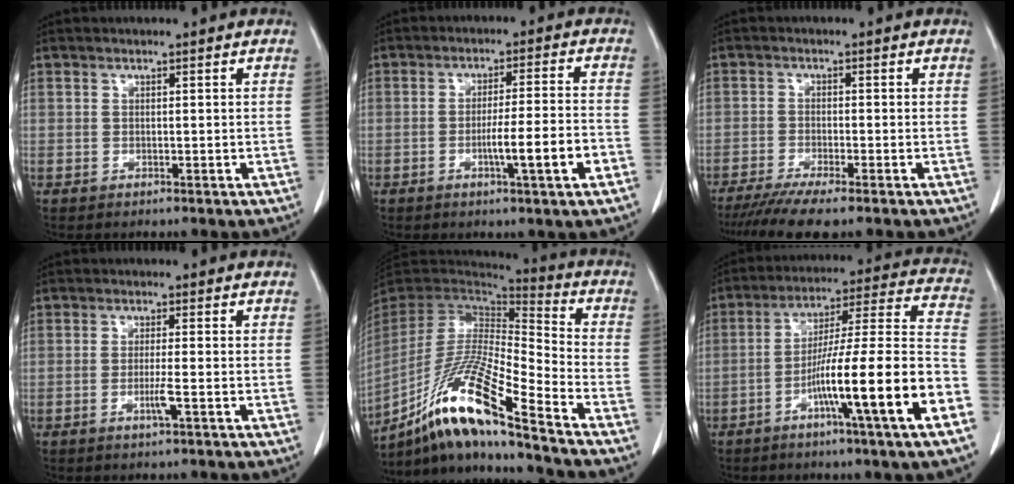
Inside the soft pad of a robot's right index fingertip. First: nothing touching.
{"total": 8.2, "force": [-3.2, -0.5, 7.6], "torque": [-0.116, -0.003, -0.051]}
{"total": 7.6, "force": [-6.1, -0.1, 4.5], "torque": [-0.070, -0.019, -0.096]}
{"total": 2.7, "force": [-1.2, -0.4, 2.4], "torque": [-0.049, -0.005, -0.023]}
{"total": 18.6, "force": [-12.6, 0.2, 13.7], "torque": [-0.283, -0.031, -0.236]}
{"total": 19.7, "force": [-8.1, -0.9, 17.9], "torque": [-0.254, -0.002, -0.135]}